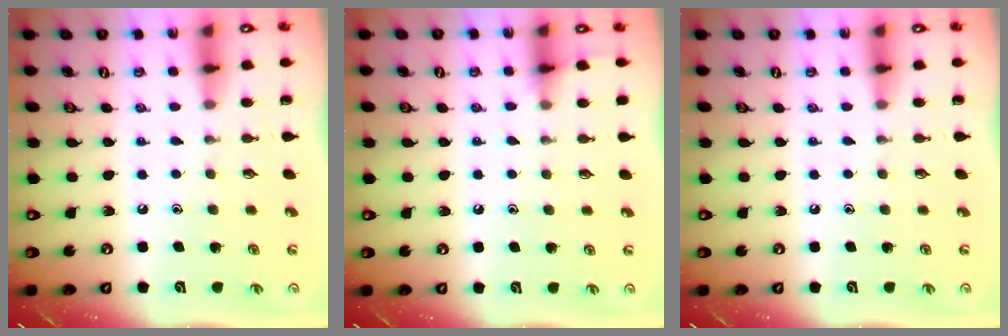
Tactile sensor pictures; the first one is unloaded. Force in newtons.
{"total": 4.7, "press": 4.6, "slide": 0.7}
{"total": 0.0}